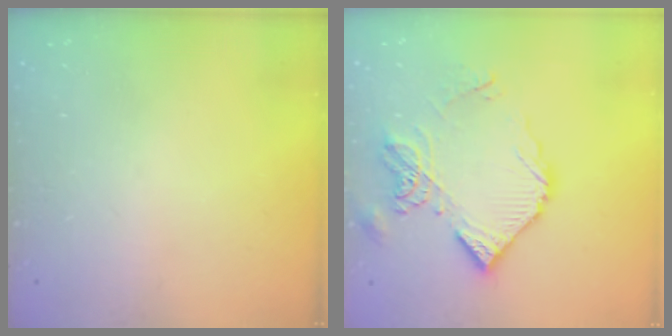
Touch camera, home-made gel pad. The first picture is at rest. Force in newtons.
{"total": 12.9, "press": 12.8, "slide": 1.6}